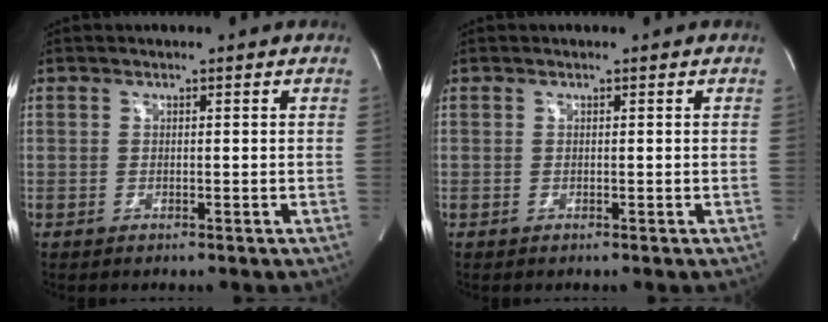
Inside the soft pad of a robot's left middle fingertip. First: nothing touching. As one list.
[{"total": 0.0}]